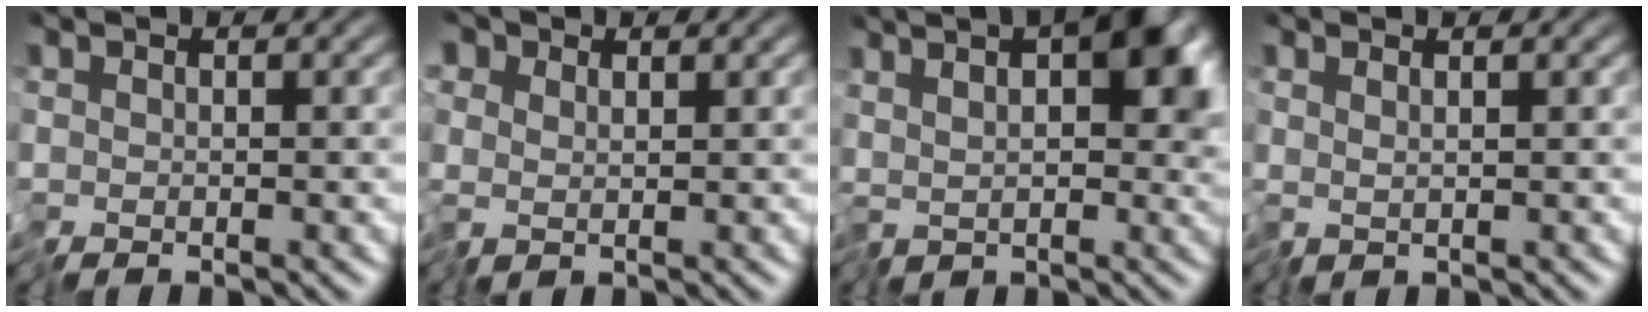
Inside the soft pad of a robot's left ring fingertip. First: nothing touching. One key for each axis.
{"total": 1.7, "fx": 1.1, "fy": 1.3, "fz": 0.4, "tx": -0.010, "ty": 0.006, "tz": 0.019}
{"total": 7.8, "fx": 2.8, "fy": 3.0, "fz": 6.7, "tx": -0.105, "ty": 0.010, "tz": 0.044}
{"total": 0.8, "fx": 0.5, "fy": -0.6, "fz": 0.0, "tx": 0.000, "ty": 0.002, "tz": 0.015}